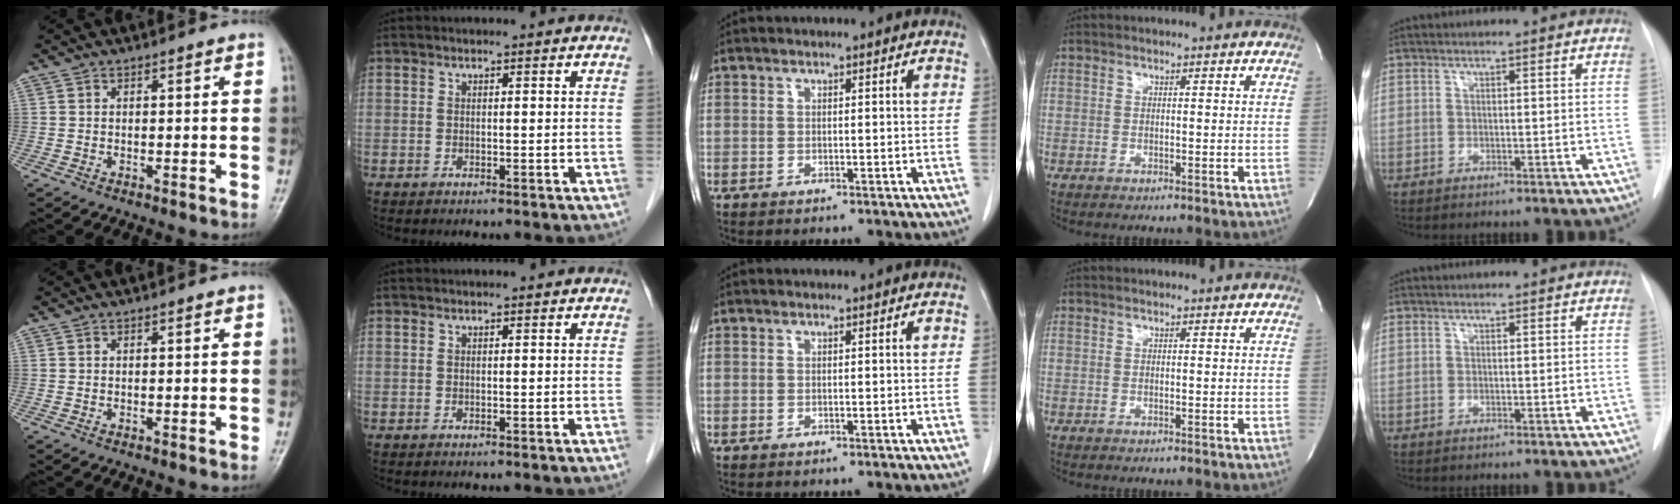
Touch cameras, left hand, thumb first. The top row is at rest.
{}